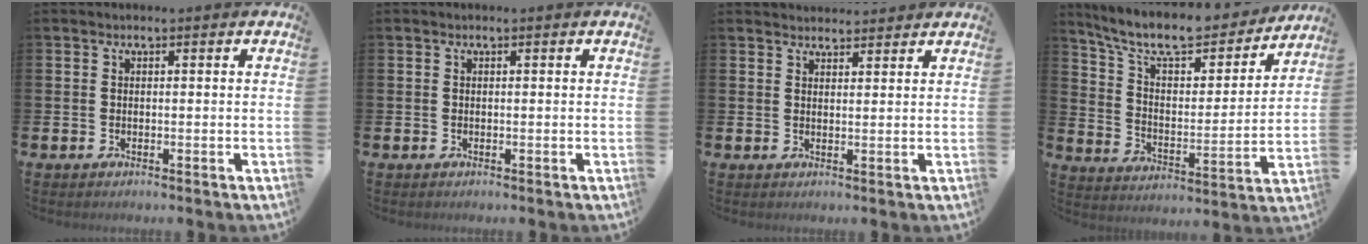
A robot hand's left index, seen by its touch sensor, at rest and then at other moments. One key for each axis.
{"total": 0.0}
{"total": 2.5, "fx": 2.4, "fy": 0.6, "fz": -0.1, "tx": 0.004, "ty": -0.012, "tz": 0.043}
{"total": 10.3, "fx": 9.0, "fy": 2.9, "fz": 4.0, "tx": -0.108, "ty": -0.061, "tz": 0.153}